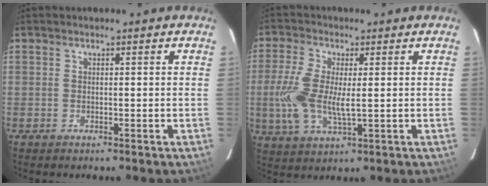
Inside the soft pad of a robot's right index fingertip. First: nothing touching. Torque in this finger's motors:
{"motor_torque": [0.41, 0.16, 0.14, 0.13]}